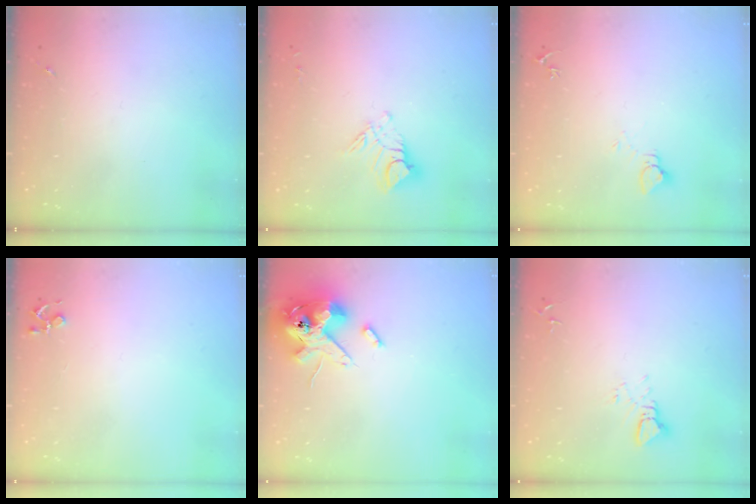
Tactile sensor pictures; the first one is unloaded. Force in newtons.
{"total": 9.7, "press": 9.6, "slide": 0.8}
{"total": 4.0, "press": 4.0, "slide": 0.4}
{"total": 3.9, "press": 3.9, "slide": 0.5}
{"total": 14.8, "press": 14.5, "slide": 2.9}
{"total": 3.1, "press": 3.1, "slide": 0.1}